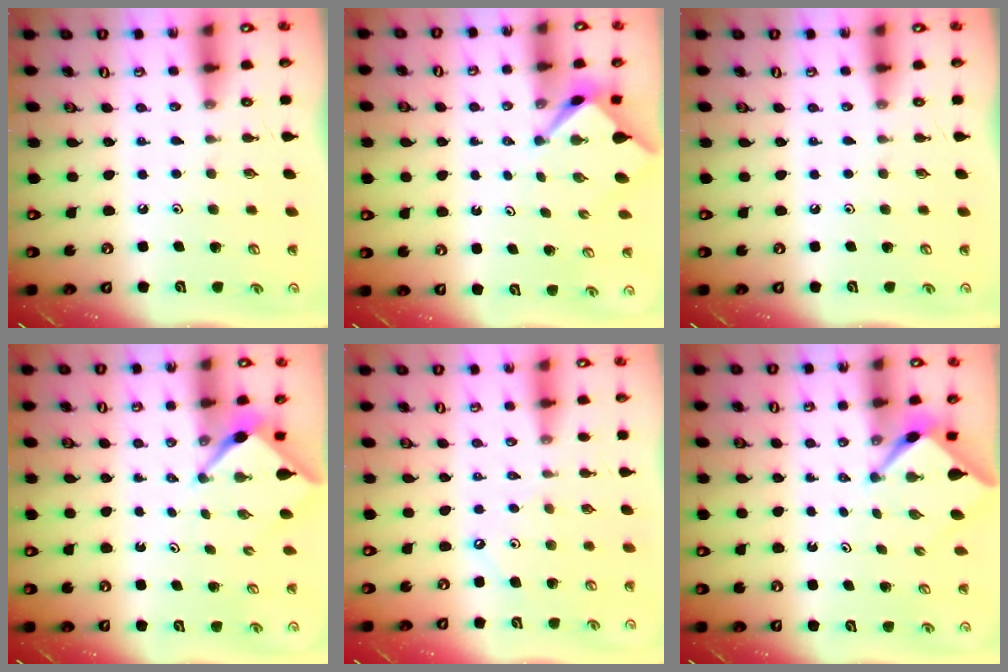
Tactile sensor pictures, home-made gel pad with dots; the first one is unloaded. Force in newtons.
{"total": 2.9, "press": 2.9, "slide": 0.4}
{"total": 0.0}
{"total": 2.6, "press": 2.5, "slide": 0.3}
{"total": 2.8, "press": 2.8, "slide": 0.5}
{"total": 2.5, "press": 2.5, "slide": 0.3}